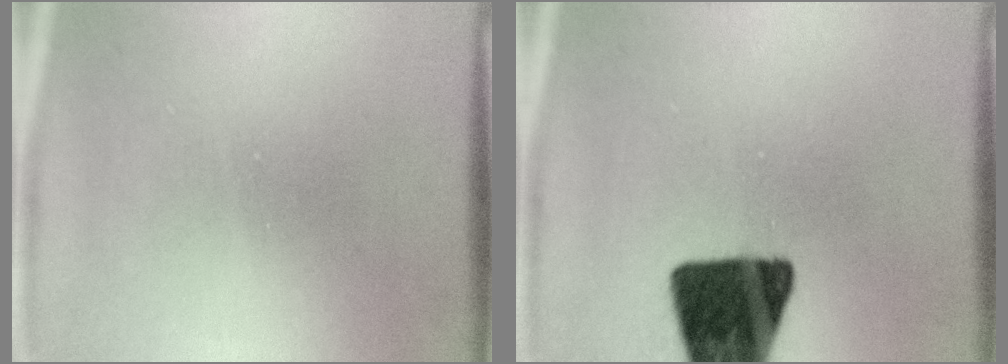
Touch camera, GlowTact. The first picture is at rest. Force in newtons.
{"total": 17.5}